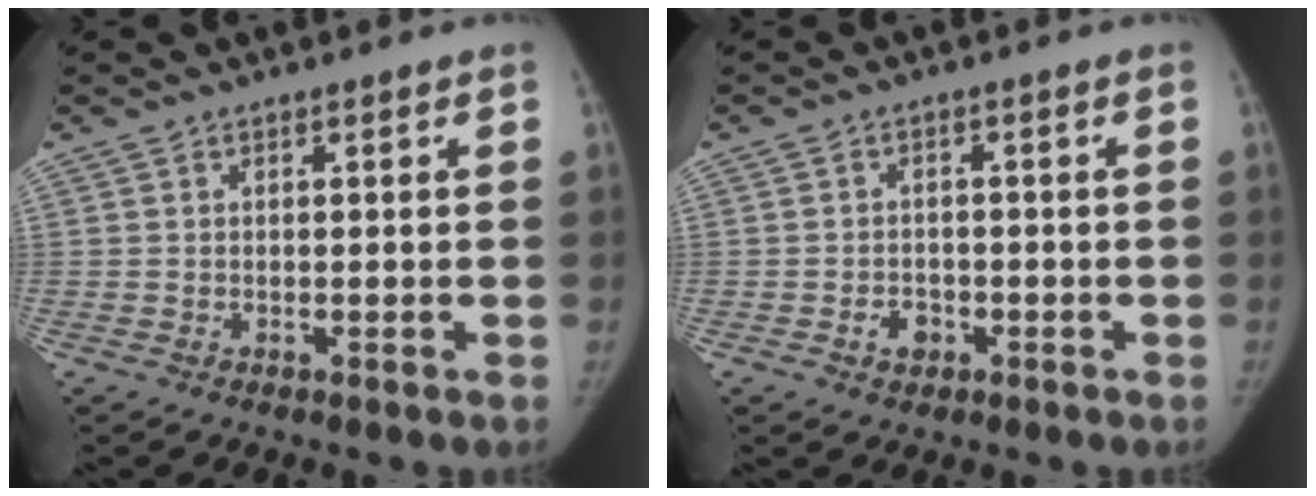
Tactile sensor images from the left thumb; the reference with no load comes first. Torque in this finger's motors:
{"motor_torque": [-0.01, 0.01, 0.09, 0.15, 0.00]}